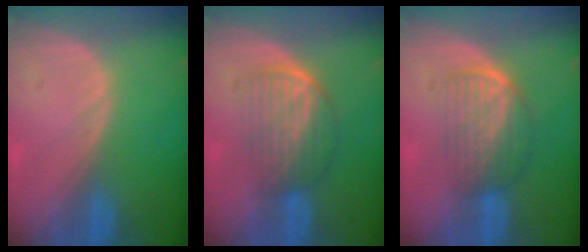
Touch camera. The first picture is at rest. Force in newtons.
{"total": 7.2, "press": 6.1, "slide": 4.0}
{"total": 7.0, "press": 5.9, "slide": 3.7}